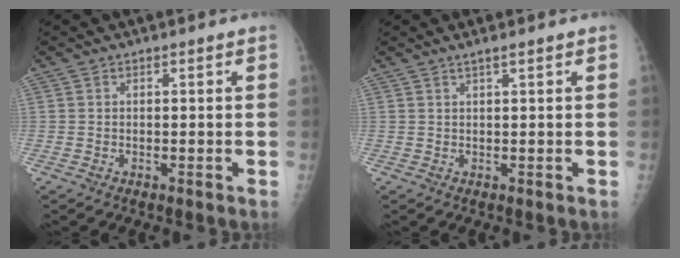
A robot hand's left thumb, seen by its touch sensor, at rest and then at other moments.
{"total": 1.0, "force": [0.7, -0.1, 0.8], "torque": [-0.009, 0.000, 0.015]}